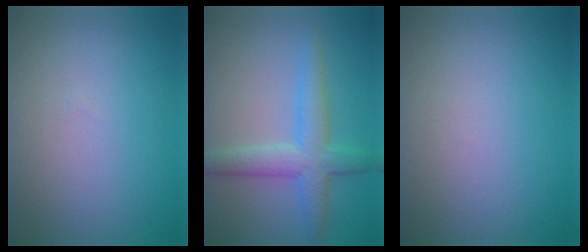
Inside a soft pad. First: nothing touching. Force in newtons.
{"total": 4.5, "press": 4.5, "slide": 0.1}
{"total": 0.0}